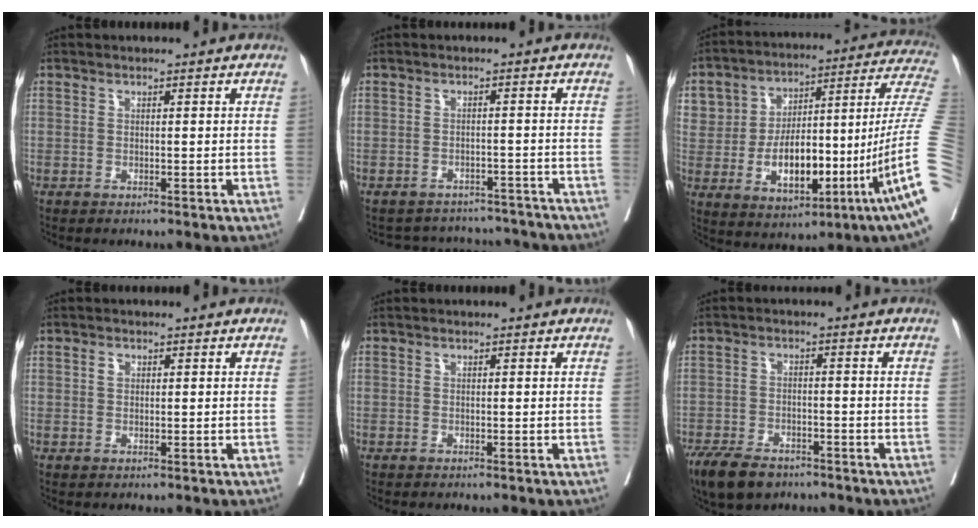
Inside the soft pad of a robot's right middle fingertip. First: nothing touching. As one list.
[{"total": 9.6, "force": [-9.3, 2.4, 0.2], "torque": [0.001, 0.025, -0.110]}, {"total": 31.1, "force": [-3.7, 6.5, 30.2], "torque": [-0.496, 0.027, -0.059]}, {"total": 1.1, "force": [0.4, 0.7, 0.7], "torque": [-0.012, 0.001, 0.007]}, {"total": 0.0}, {"total": 8.7, "force": [-6.4, 4.1, 4.1], "torque": [-0.075, -0.007, -0.105]}]